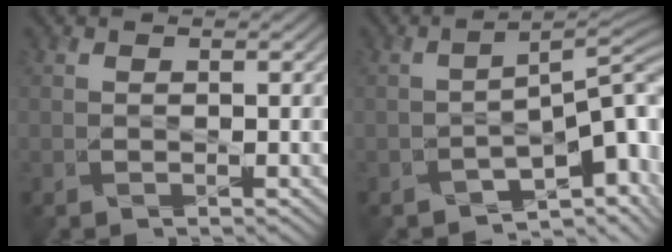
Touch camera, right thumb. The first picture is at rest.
{"total": 8.5, "force": [-3.7, 3.5, 6.9], "torque": [-0.097, -0.014, -0.058]}